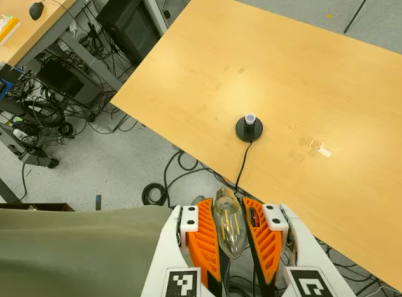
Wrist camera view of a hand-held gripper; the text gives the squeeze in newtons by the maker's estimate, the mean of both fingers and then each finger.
{"total": 20.5, "left": 21.7, "right": 19.4}